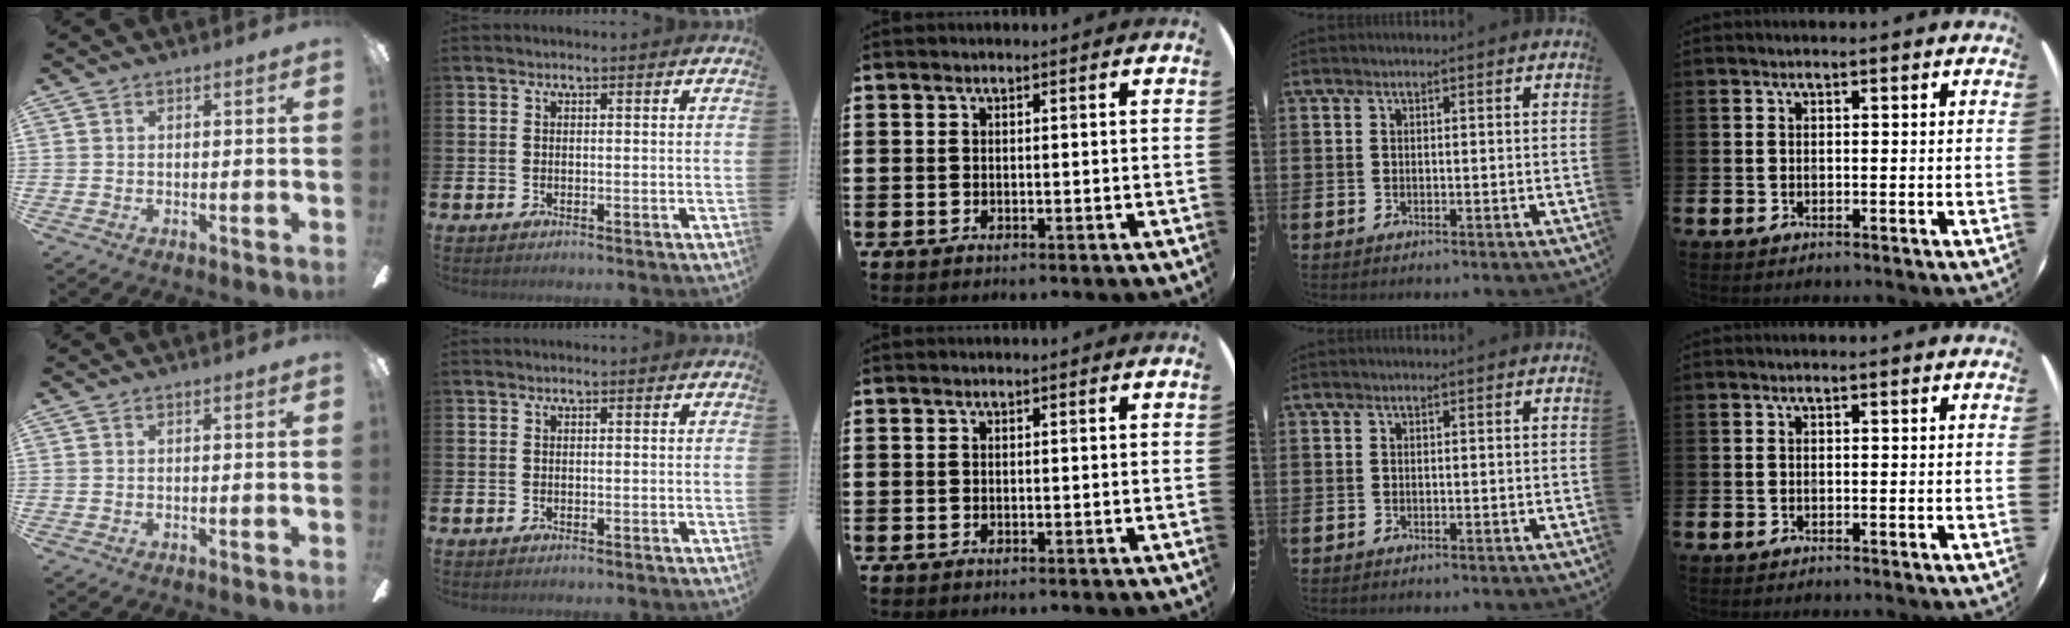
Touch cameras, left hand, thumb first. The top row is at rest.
{}